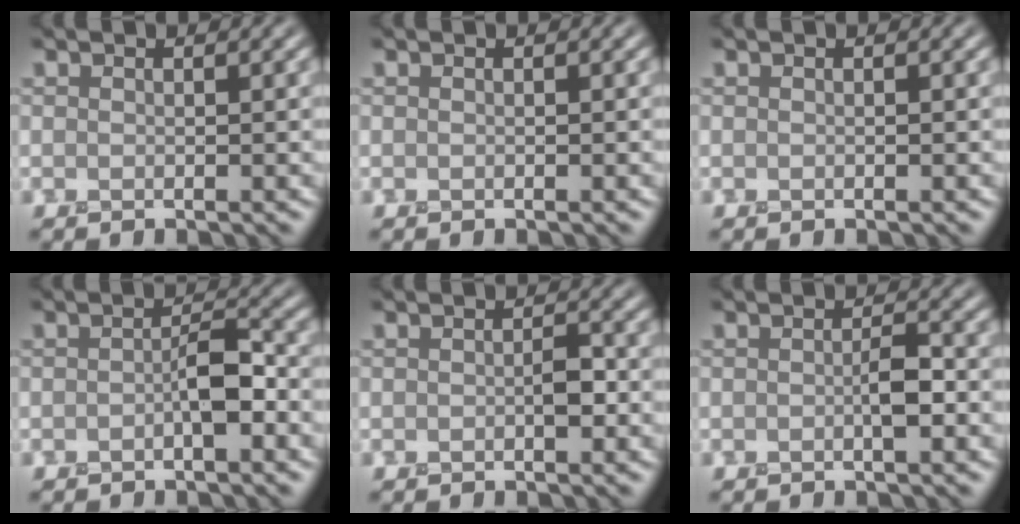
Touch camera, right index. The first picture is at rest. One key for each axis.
{"total": 0.0}
{"total": 0.0}
{"total": 2.1, "fx": -0.7, "fy": 0.5, "fz": 1.9, "tx": -0.035, "ty": 0.009, "tz": -0.015}
{"total": 1.0, "fx": -0.3, "fy": 0.3, "fz": 0.8, "tx": -0.018, "ty": 0.004, "tz": -0.007}
{"total": 1.3, "fx": -0.4, "fy": 0.2, "fz": 1.3, "tx": -0.025, "ty": 0.006, "tz": -0.008}